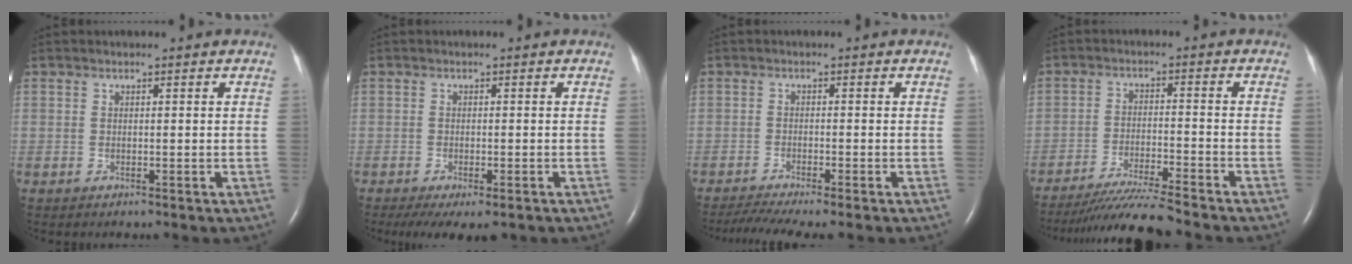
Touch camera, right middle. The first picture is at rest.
{"total": 7.6, "force": [-5.4, 1.9, 4.9], "torque": [-0.063, -0.019, -0.078]}
{"total": 6.6, "force": [-5.5, -0.5, 3.7], "torque": [-0.057, -0.013, -0.090]}
{"total": 9.6, "force": [-8.7, -1.3, 3.8], "torque": [-0.063, -0.026, -0.154]}